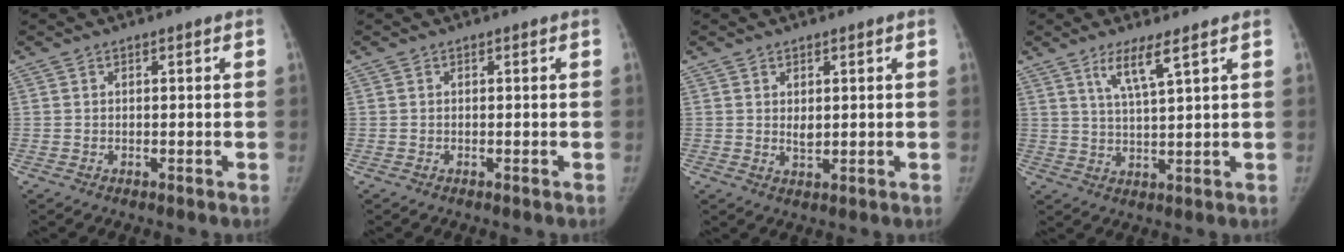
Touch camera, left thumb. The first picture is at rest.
{"total": 0.0}
{"total": 2.1, "force": [0.5, 1.3, 1.6], "torque": [-0.020, -0.006, 0.011]}
{"total": 6.0, "force": [3.6, 0.4, 4.8], "torque": [-0.095, -0.026, 0.074]}